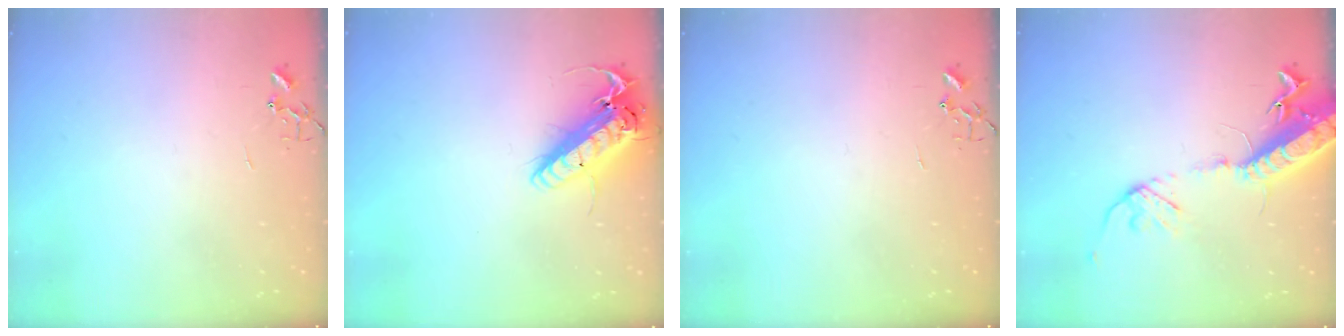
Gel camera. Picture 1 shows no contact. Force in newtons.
{"total": 18.3, "press": 18.0, "slide": 3.3}
{"total": 0.0}
{"total": 17.1, "press": 16.6, "slide": 4.0}